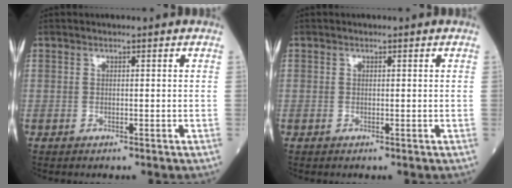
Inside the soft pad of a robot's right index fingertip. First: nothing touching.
{"total": 0.0}